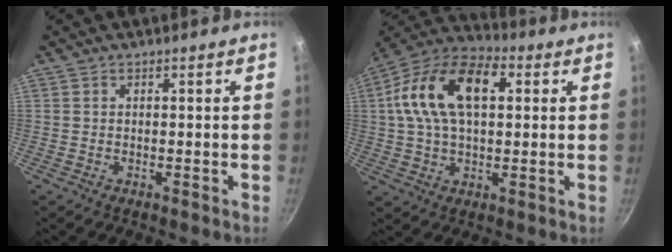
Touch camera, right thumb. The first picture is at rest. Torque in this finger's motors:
{"motor_torque": [-0.93, 1.71, 0.50, -0.33, 0.18]}